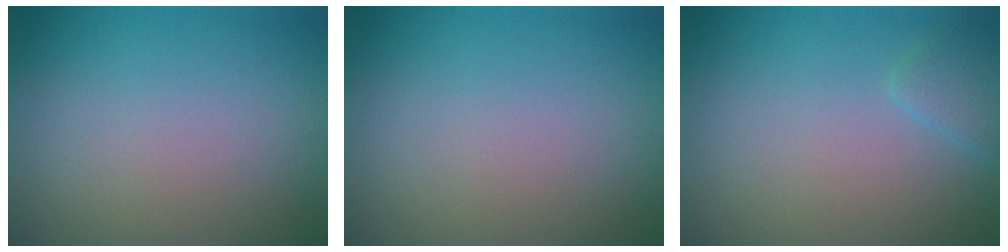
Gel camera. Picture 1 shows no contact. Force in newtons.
{"total": 0.0}
{"total": 1.5, "press": 1.5, "slide": 0.1}